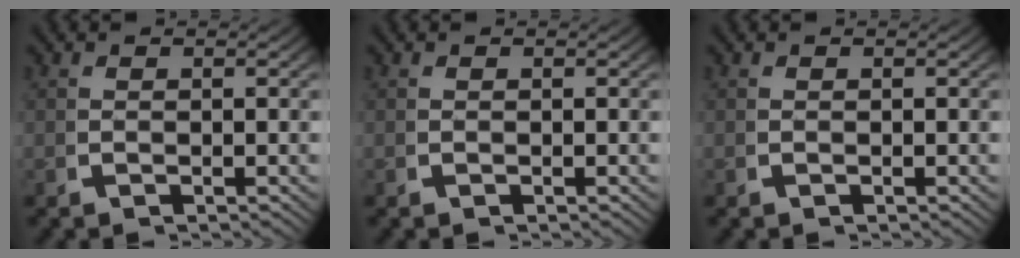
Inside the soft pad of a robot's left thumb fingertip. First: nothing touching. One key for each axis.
{"total": 0.0}
{"total": 0.0}